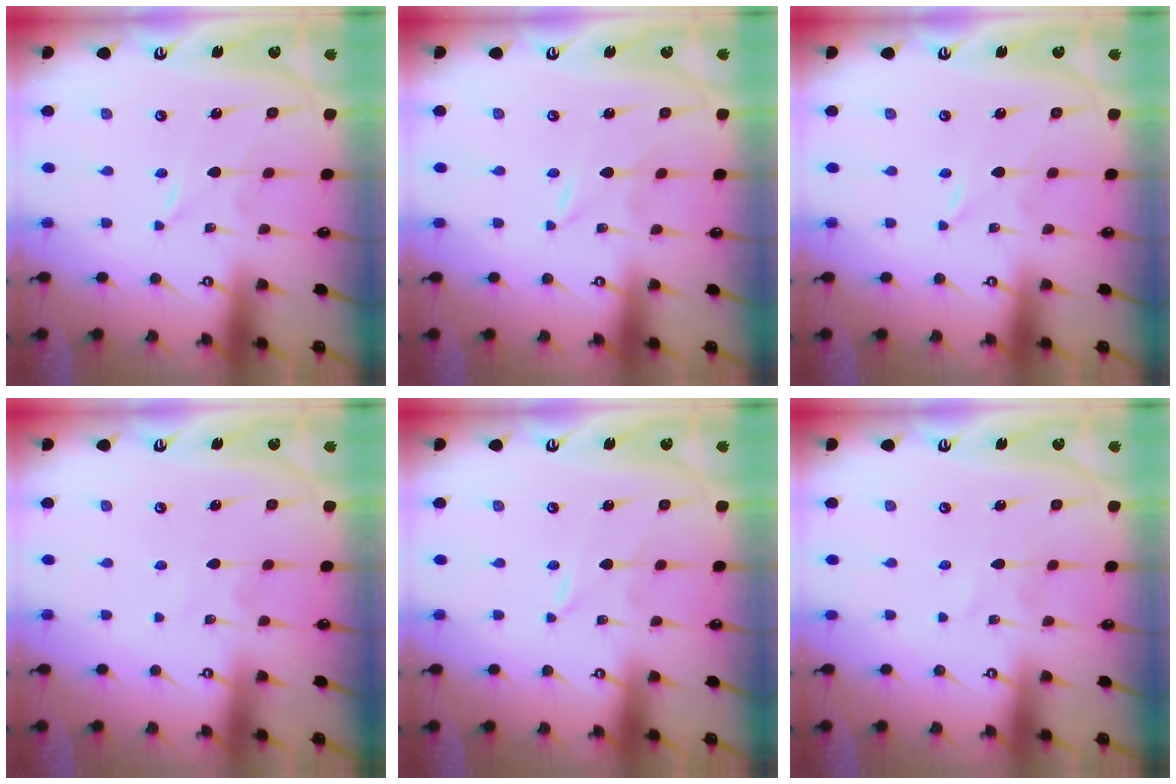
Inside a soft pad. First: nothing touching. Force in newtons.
{"total": 0.0}
{"total": 0.0}
{"total": 2.5, "press": 2.5, "slide": 0.3}
{"total": 0.0}
{"total": 1.8, "press": 1.7, "slide": 0.2}